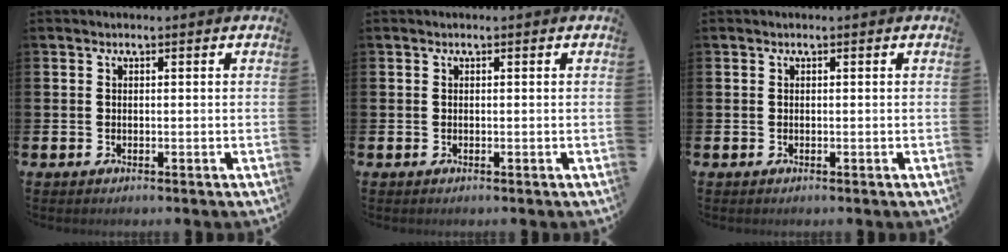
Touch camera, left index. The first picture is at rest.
{"total": 0.0}
{"total": 0.0}